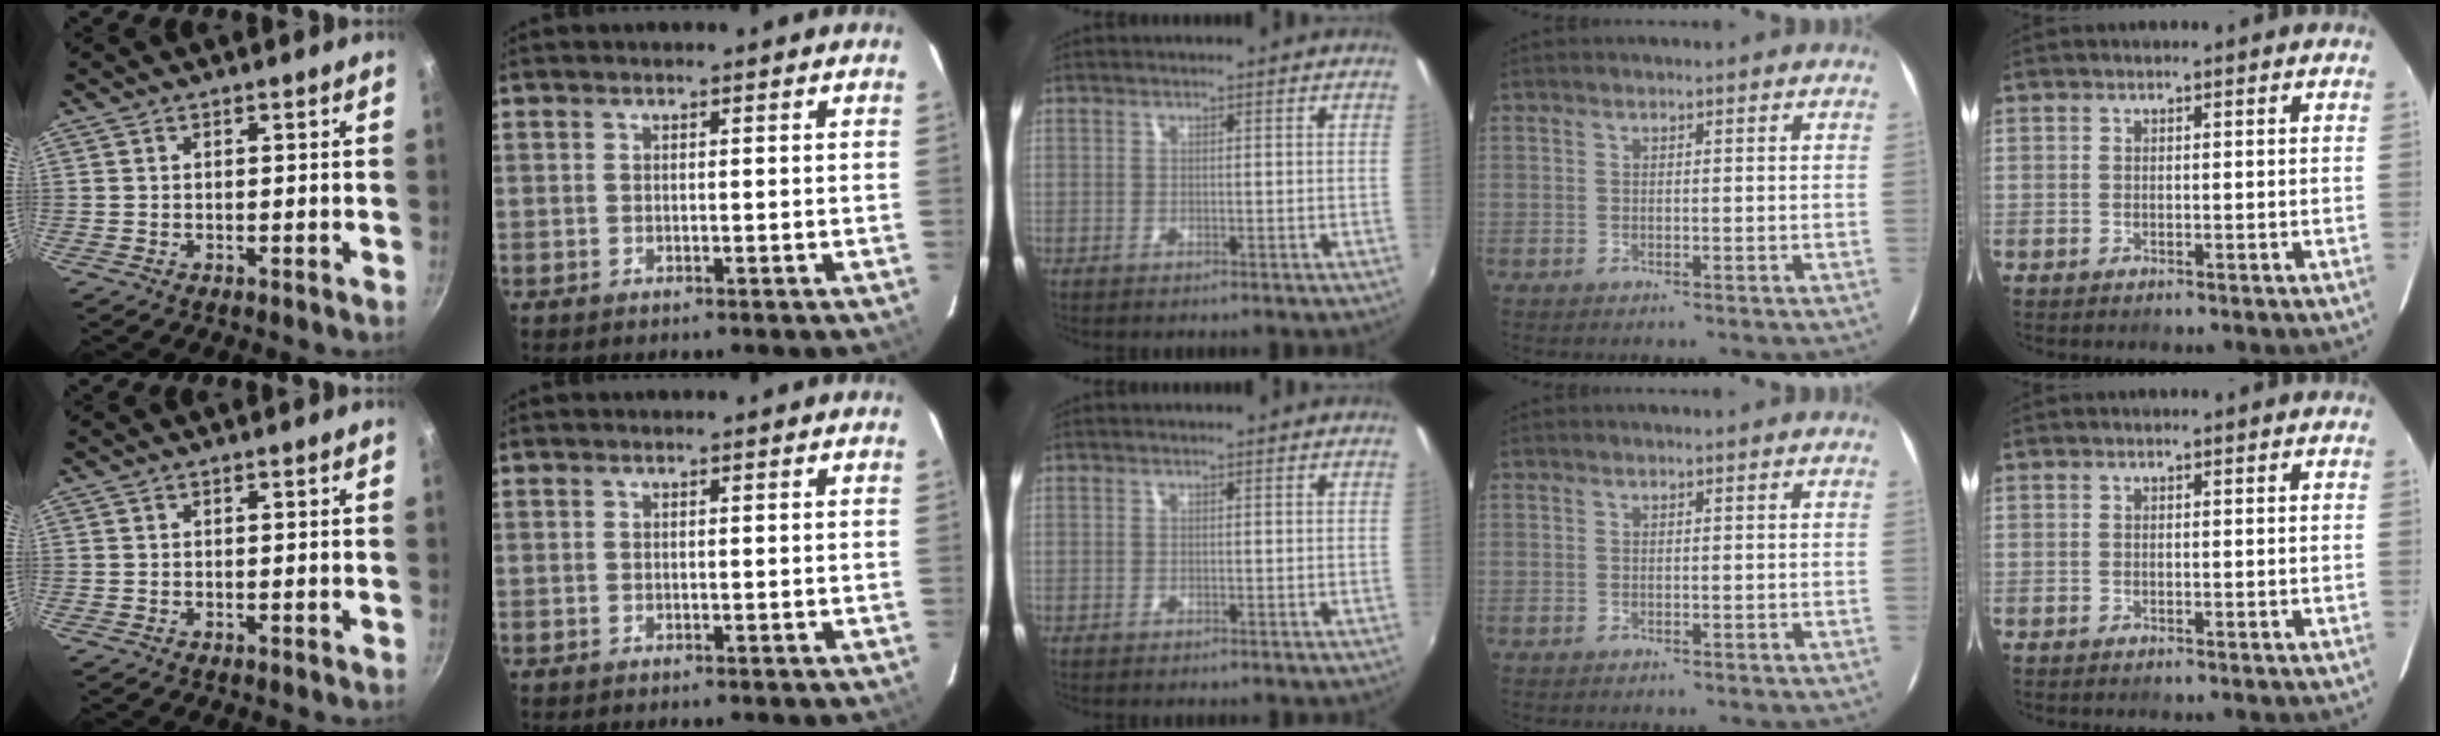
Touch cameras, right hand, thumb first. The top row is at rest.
{}